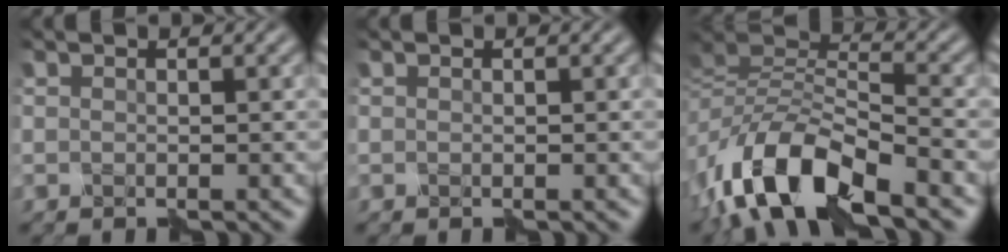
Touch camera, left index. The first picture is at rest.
{"total": 0.0}
{"total": 10.7, "force": [-6.2, 4.3, 7.6], "torque": [-0.143, 0.010, -0.124]}